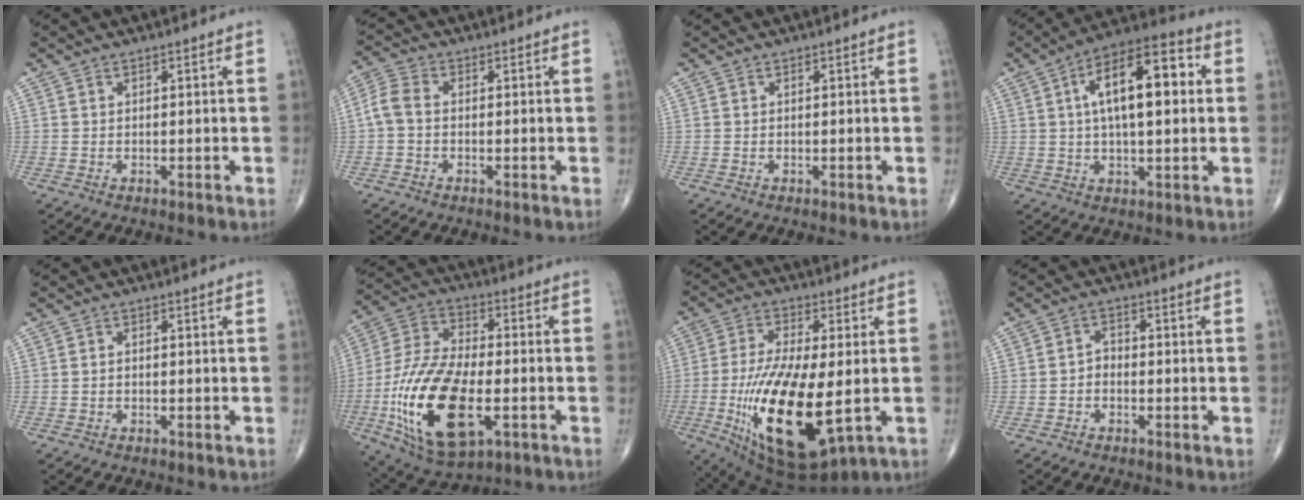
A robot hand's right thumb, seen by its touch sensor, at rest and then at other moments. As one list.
[{"total": 4.2, "force": [-0.5, 2.7, 3.2], "torque": [-0.074, 0.012, -0.021]}, {"total": 0.0}, {"total": 16.5, "force": [3.0, 7.0, 14.6], "torque": [-0.221, 0.024, 0.041]}, {"total": 0.6, "force": [-0.2, 0.4, 0.4], "torque": [-0.008, 0.002, -0.007]}, {"total": 22.6, "force": [-5.9, 10.9, 19.0], "torque": [-0.383, 0.007, -0.095]}, {"total": 21.9, "force": [-4.0, 8.4, 19.8], "torque": [-0.402, -0.027, -0.050]}, {"total": 2.4, "force": [-1.0, 1.7, 1.4], "torque": [-0.016, 0.014, -0.023]}]